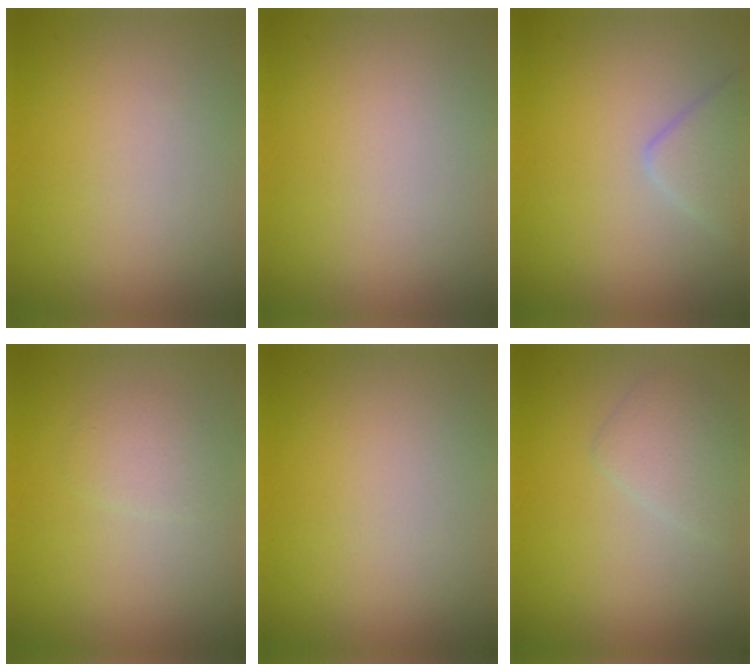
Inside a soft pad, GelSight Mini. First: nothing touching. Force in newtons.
{"total": 0.0}
{"total": 2.2, "press": 2.2, "slide": 0.1}
{"total": 1.6, "press": 1.6, "slide": 0.1}
{"total": 0.0}
{"total": 2.2, "press": 2.2, "slide": 0.0}